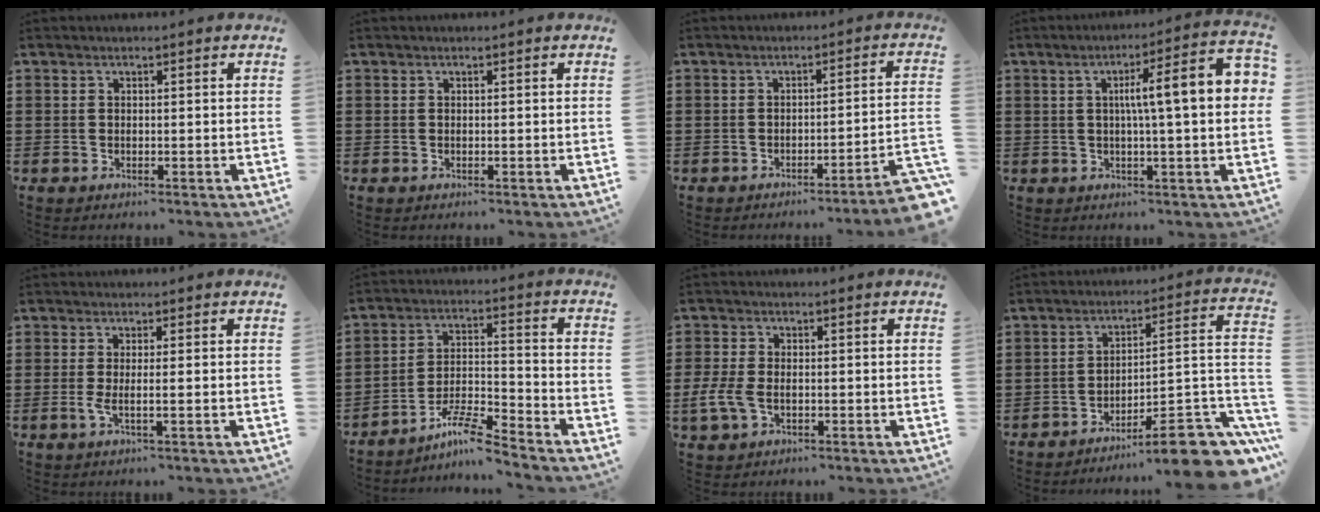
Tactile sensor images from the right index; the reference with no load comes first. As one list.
[{"total": 0.0}, {"total": 3.6, "force": [-2.8, -0.5, 2.3], "torque": [-0.040, -0.017, -0.056]}, {"total": 9.4, "force": [1.1, 0.7, 9.3], "torque": [-0.154, -0.003, 0.010]}, {"total": 2.5, "force": [-0.4, -0.2, 2.5], "torque": [-0.051, -0.012, -0.011]}, {"total": 7.6, "force": [-6.6, 0.5, 3.9], "torque": [-0.082, -0.003, -0.128]}, {"total": 3.8, "force": [-1.0, 2.4, 2.8], "torque": [-0.073, -0.004, -0.023]}, {"total": 10.1, "force": [-7.5, 1.8, 6.5], "torque": [-0.082, 0.010, -0.137]}]